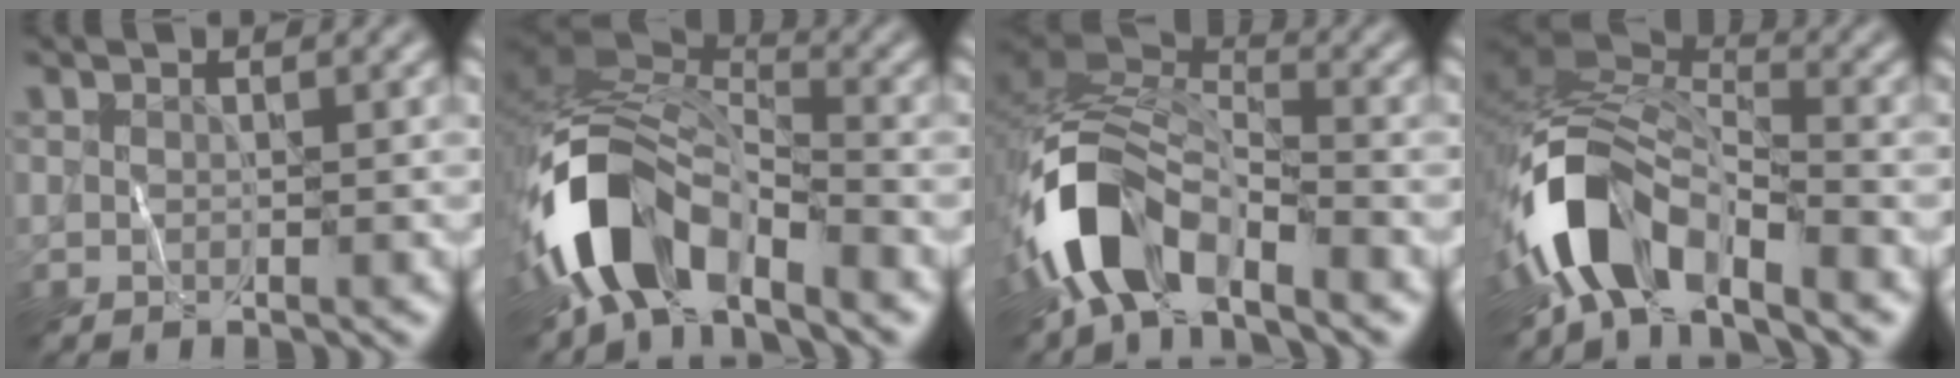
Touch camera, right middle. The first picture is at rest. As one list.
[{"total": 10.1, "force": [-5.8, 5.0, 6.6], "torque": [-0.124, 0.006, -0.116]}, {"total": 9.1, "force": [-5.2, 4.5, 6.0], "torque": [-0.113, 0.003, -0.110]}, {"total": 9.0, "force": [-5.5, 4.1, 5.9], "torque": [-0.106, 0.009, -0.114]}]